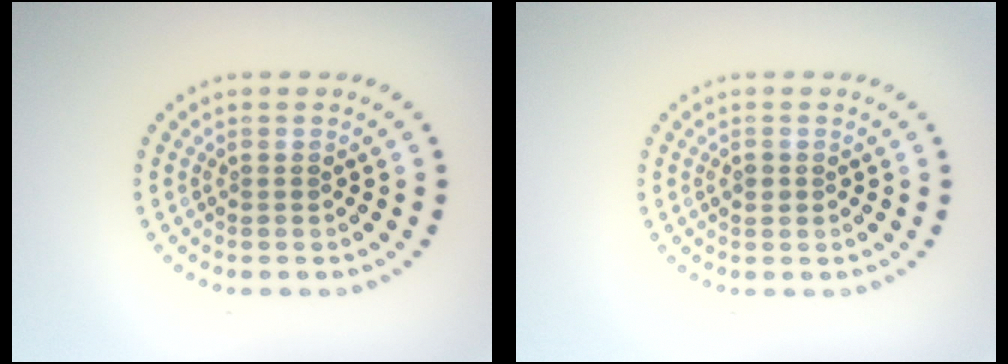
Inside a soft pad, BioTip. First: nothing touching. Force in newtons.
{"total": 1.1, "press": 1.1, "slide": 0.1}